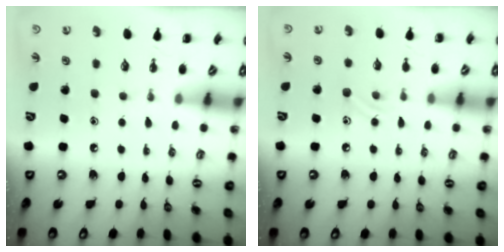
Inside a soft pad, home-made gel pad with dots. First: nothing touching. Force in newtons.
{"total": 8.3, "press": 8.1, "slide": 1.8}